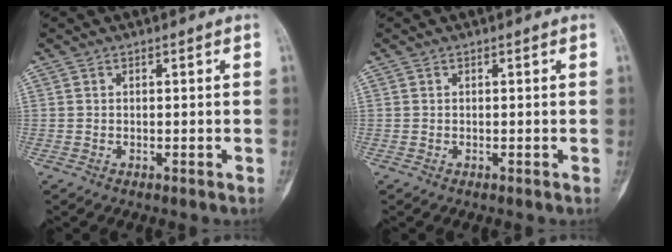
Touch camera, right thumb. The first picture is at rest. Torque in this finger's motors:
{"motor_torque": [0.14, 0.14, 0.15, -0.21, 0.03]}